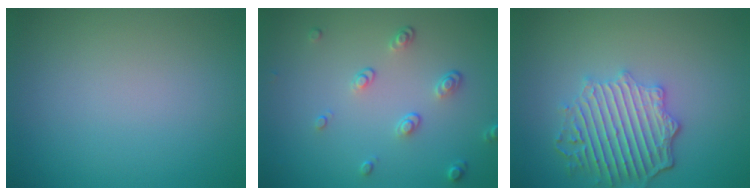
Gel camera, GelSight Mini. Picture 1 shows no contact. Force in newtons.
{"total": 2.2, "press": 1.4, "slide": 1.7}
{"total": 5.6, "press": 4.5, "slide": 3.3}